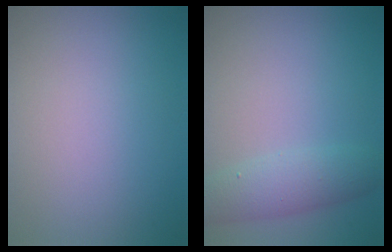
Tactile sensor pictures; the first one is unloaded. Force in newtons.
{"total": 3.4, "press": 3.4, "slide": 0.2}